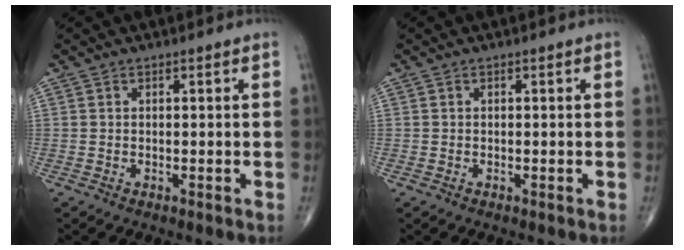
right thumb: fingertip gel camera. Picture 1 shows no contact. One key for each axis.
{"total": 0.0}